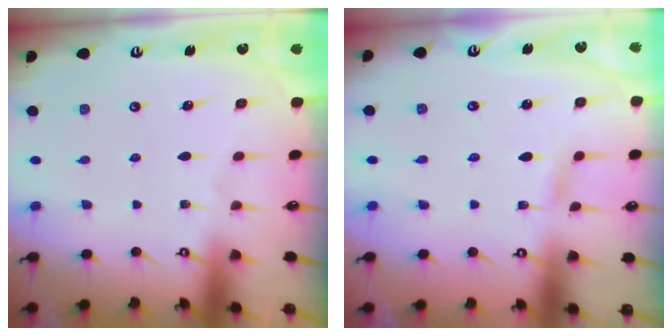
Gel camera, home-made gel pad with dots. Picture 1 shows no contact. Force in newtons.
{"total": 1.4, "press": 1.4, "slide": 0.1}